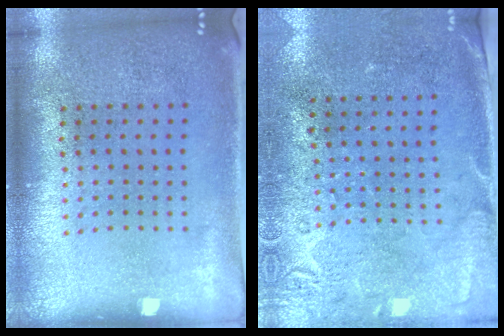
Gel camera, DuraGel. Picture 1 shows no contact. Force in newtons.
{"total": 2.7, "press": 2.3, "slide": 1.5}